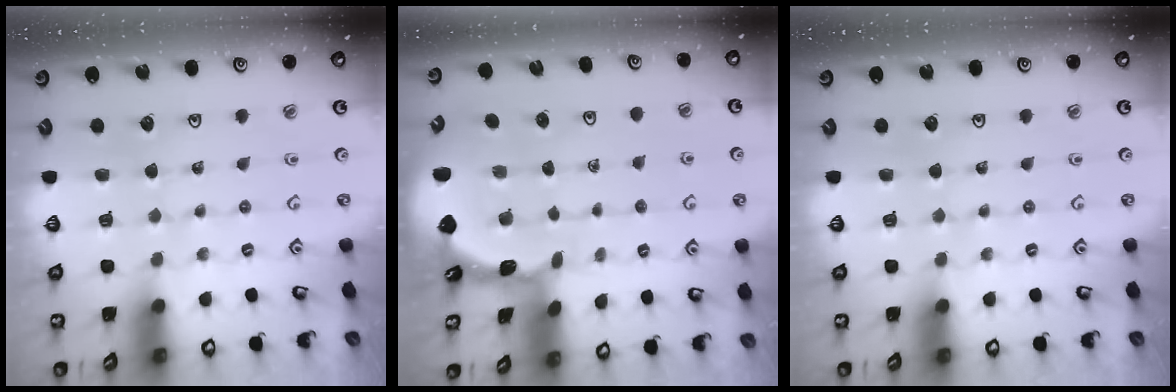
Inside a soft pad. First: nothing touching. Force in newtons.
{"total": 1.5, "press": 1.5, "slide": 0.1}
{"total": 0.0}